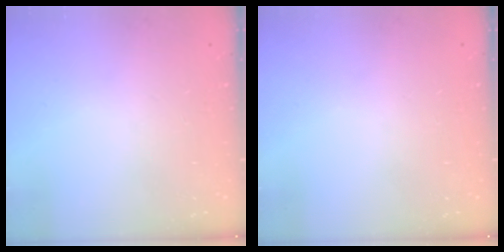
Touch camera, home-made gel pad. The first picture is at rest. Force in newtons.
{"total": 0.0}